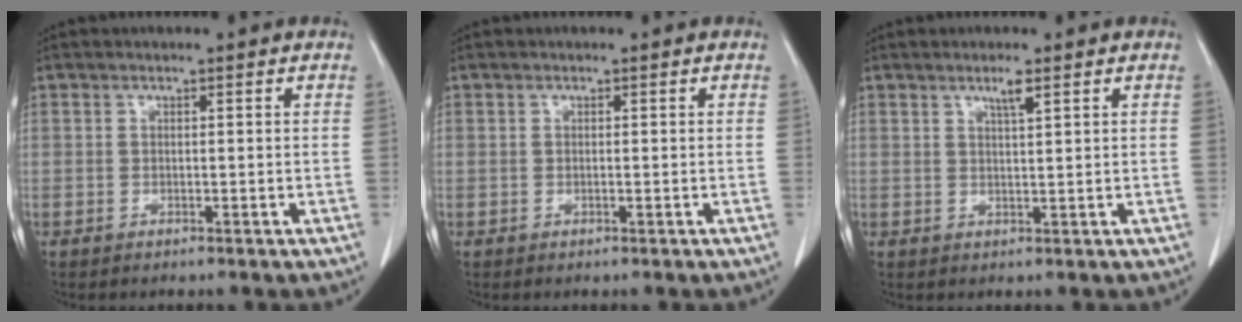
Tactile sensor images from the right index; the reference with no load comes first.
{"total": 0.0}
{"total": 2.0, "force": [1.3, -0.1, 1.6], "torque": [-0.031, -0.003, 0.024]}